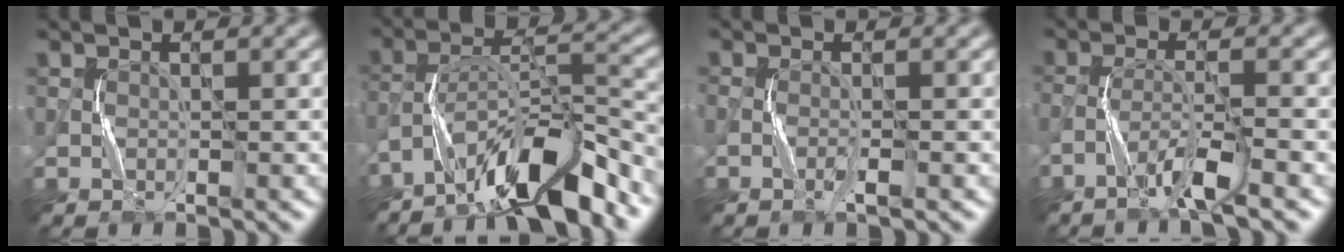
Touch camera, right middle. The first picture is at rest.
{"total": 9.4, "force": [-7.2, 1.8, 5.8], "torque": [-0.097, 0.010, -0.129]}
{"total": 1.2, "force": [-0.6, 0.2, 1.1], "torque": [-0.025, -0.001, -0.015]}
{"total": 3.6, "force": [-2.5, 0.1, 2.5], "torque": [-0.052, 0.006, -0.060]}